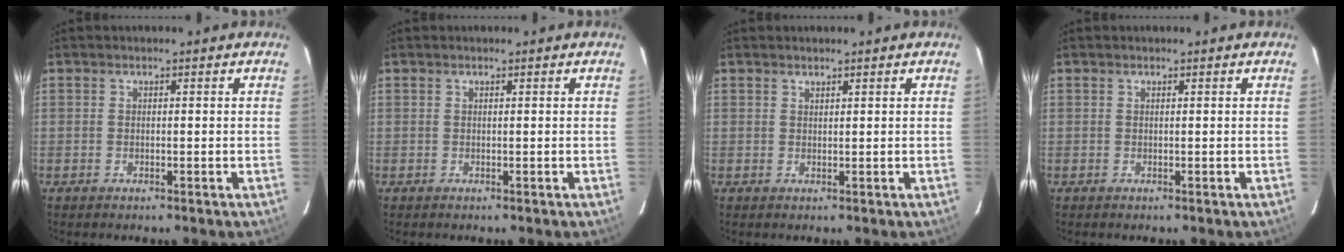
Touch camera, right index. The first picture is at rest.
{"total": 0.0}
{"total": 0.7, "force": [0.7, 0.1, 0.1], "torque": [-0.001, -0.001, 0.013]}
{"total": 0.0}